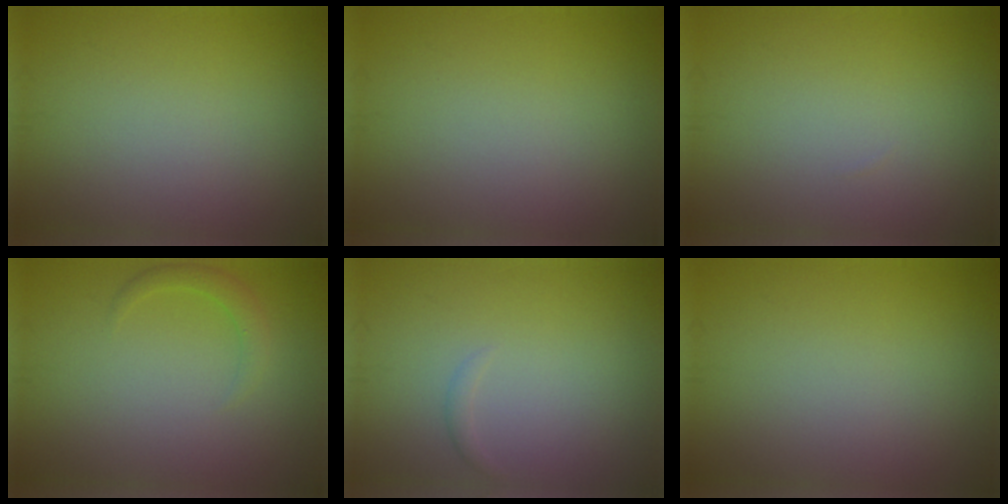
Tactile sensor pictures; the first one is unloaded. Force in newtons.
{"total": 0.0}
{"total": 0.0}
{"total": 1.5, "press": 1.5, "slide": 0.1}
{"total": 0.5, "press": 0.5, "slide": 0.0}
{"total": 0.0}